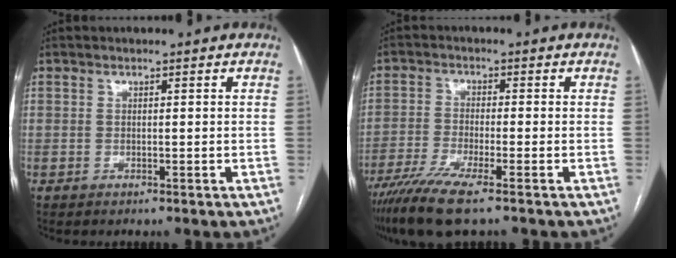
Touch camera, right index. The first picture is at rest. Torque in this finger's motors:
{"motor_torque": [0.62, -0.17, 0.45, 0.12]}